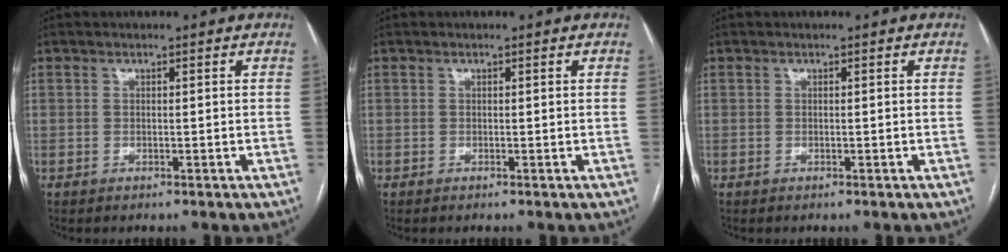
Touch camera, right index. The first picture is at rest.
{"total": 0.0}
{"total": 0.0}